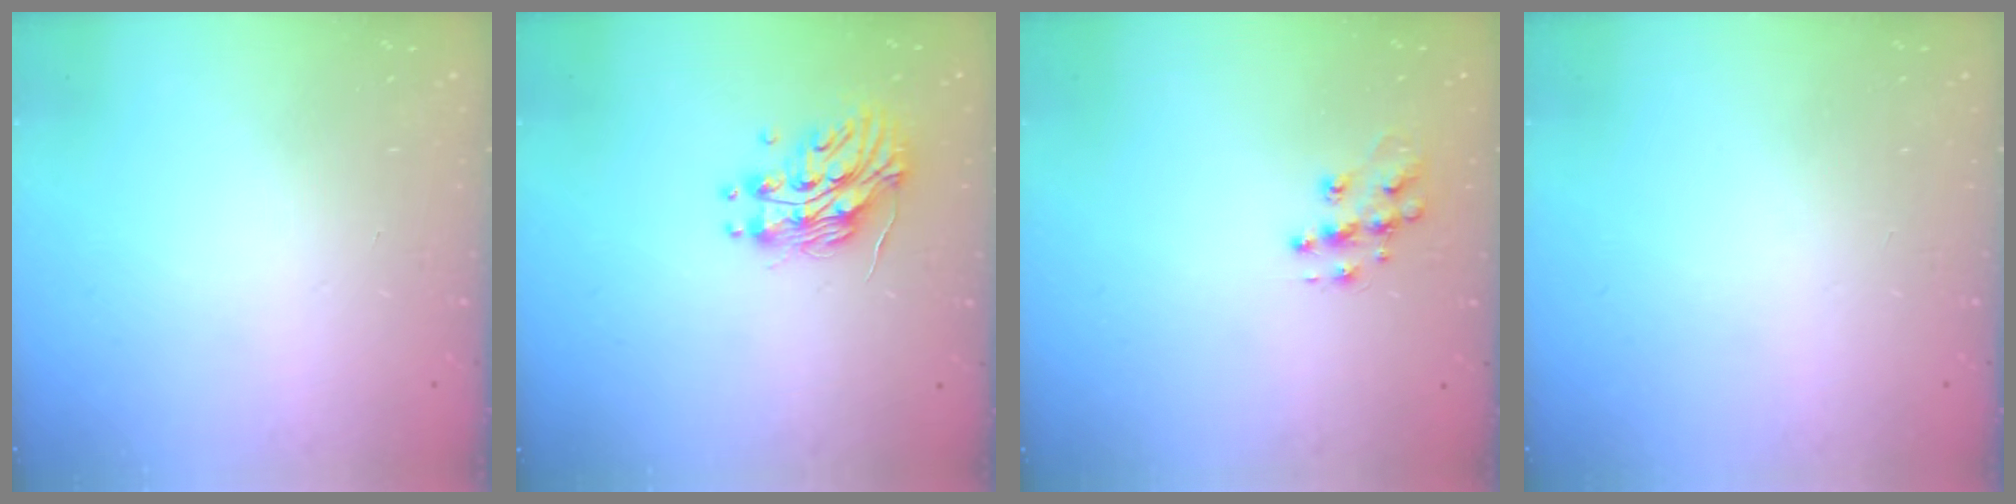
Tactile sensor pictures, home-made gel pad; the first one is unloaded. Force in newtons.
{"total": 14.0, "press": 13.9, "slide": 0.8}
{"total": 10.2, "press": 10.2, "slide": 0.7}
{"total": 0.0}